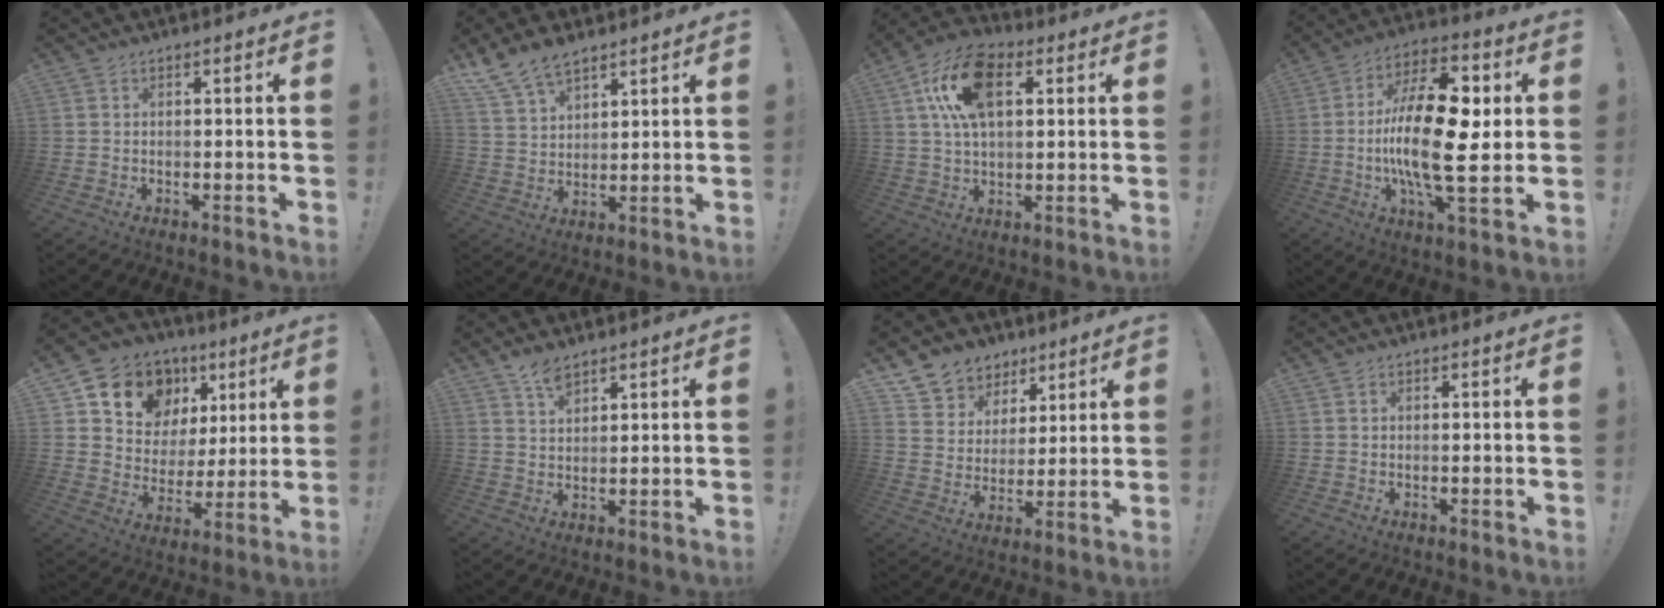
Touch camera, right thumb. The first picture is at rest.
{"total": 9.9, "force": [7.7, 4.8, 3.9], "torque": [-0.076, -0.045, 0.152]}
{"total": 16.9, "force": [5.5, 9.8, 12.7], "torque": [-0.221, 0.007, 0.099]}
{"total": 22.3, "force": [-1.0, 8.7, 20.5], "torque": [-0.369, -0.004, -0.022]}
{"total": 14.0, "force": [7.8, 10.6, 4.7], "torque": [-0.077, -0.048, 0.159]}
{"total": 4.7, "force": [3.6, 1.9, 2.4], "torque": [-0.043, -0.020, 0.066]}
{"total": 8.8, "force": [5.2, 7.0, 1.2], "torque": [-0.017, -0.044, 0.107]}
{"total": 0.0}